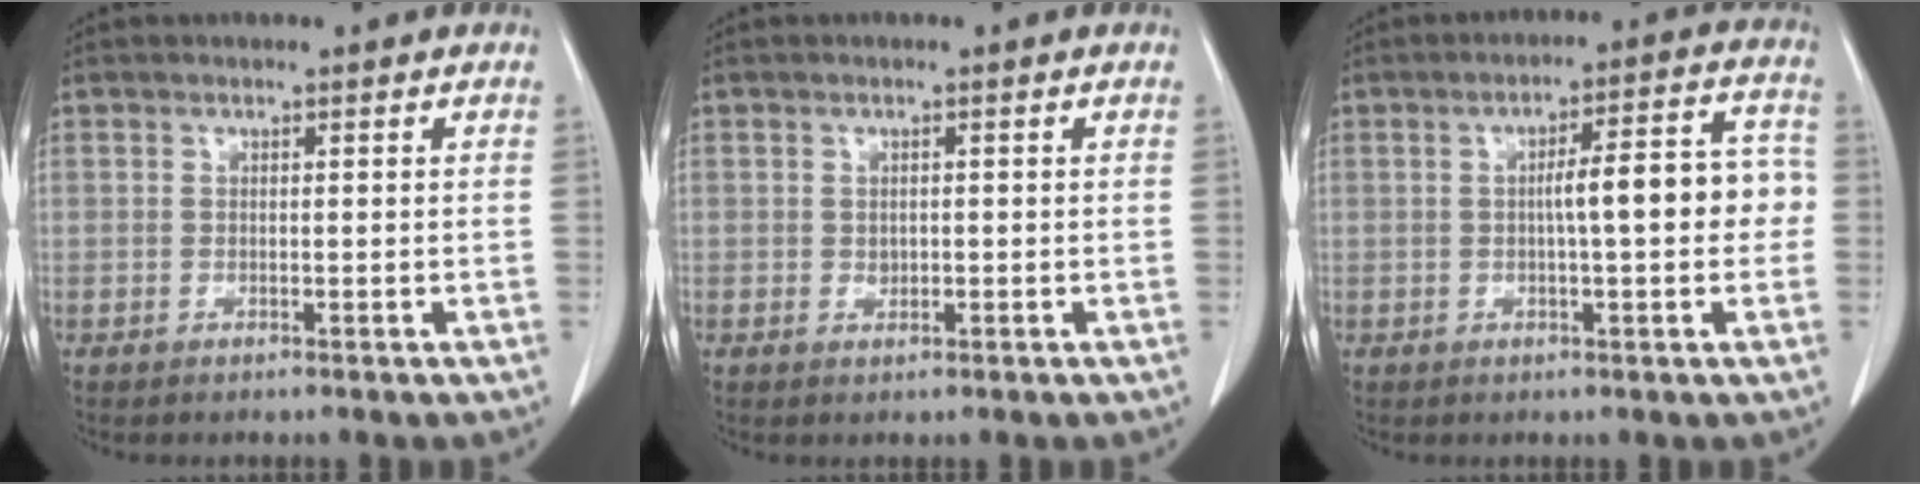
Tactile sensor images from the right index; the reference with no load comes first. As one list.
[{"total": 0.9, "force": [0.0, 0.8, 0.5], "torque": [-0.010, 0.001, 0.002]}, {"total": 9.0, "force": [-0.3, 1.8, 8.8], "torque": [-0.120, 0.034, -0.005]}]